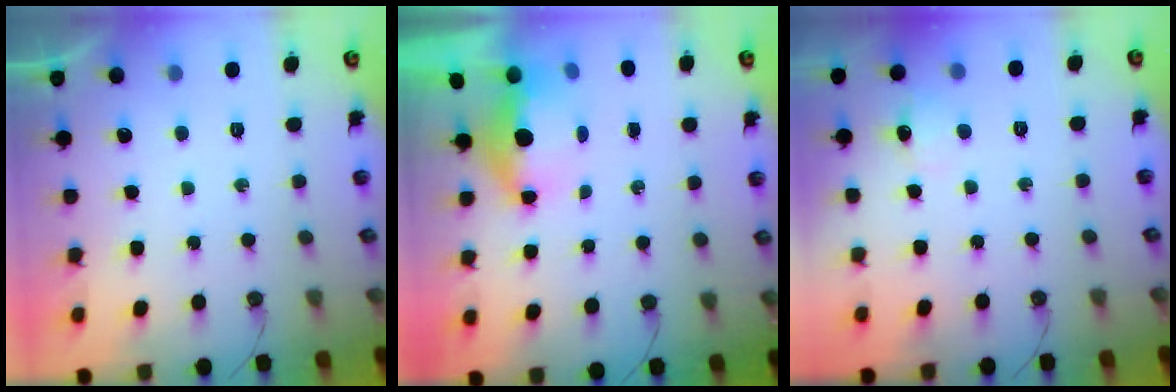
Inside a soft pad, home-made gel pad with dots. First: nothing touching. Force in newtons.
{"total": 6.2, "press": 5.1, "slide": 3.5}
{"total": 6.4, "press": 6.2, "slide": 1.7}